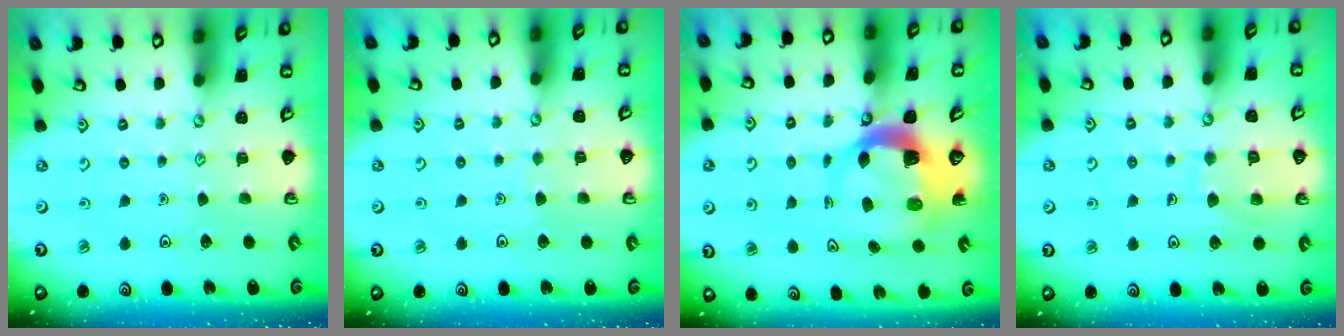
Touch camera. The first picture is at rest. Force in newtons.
{"total": 1.3, "press": 1.3, "slide": 0.1}
{"total": 6.4, "press": 6.3, "slide": 0.9}
{"total": 7.7, "press": 7.7, "slide": 0.6}